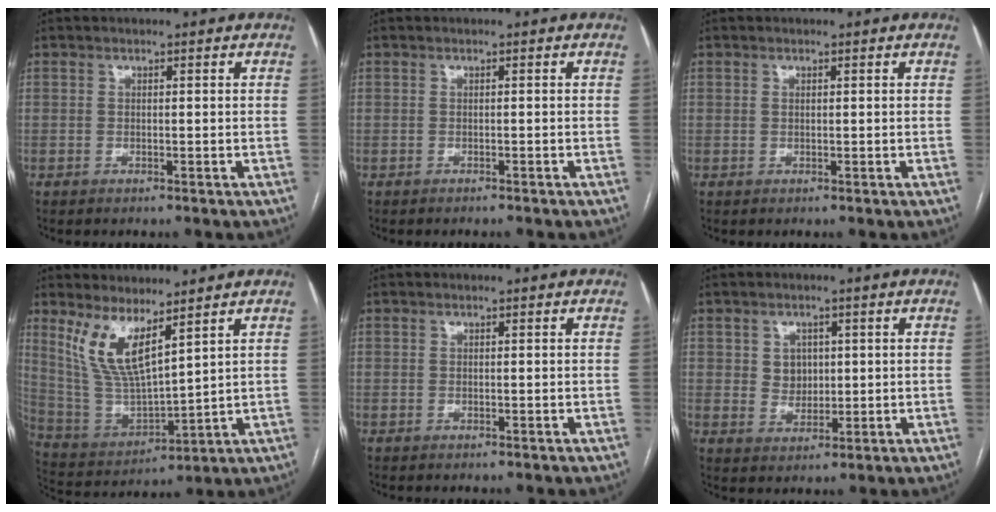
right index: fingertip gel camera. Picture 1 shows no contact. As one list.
[{"total": 1.3, "force": [-1.2, 0.1, 0.6], "torque": [-0.009, -0.001, -0.015]}, {"total": 0.6, "force": [0.2, 0.3, 0.4], "torque": [-0.008, -0.001, 0.003]}, {"total": 10.2, "force": [6.3, 2.2, 7.8], "torque": [-0.172, -0.012, 0.143]}, {"total": 0.0}, {"total": 3.7, "force": [0.9, 3.2, 1.6], "torque": [-0.022, 0.004, 0.021]}]